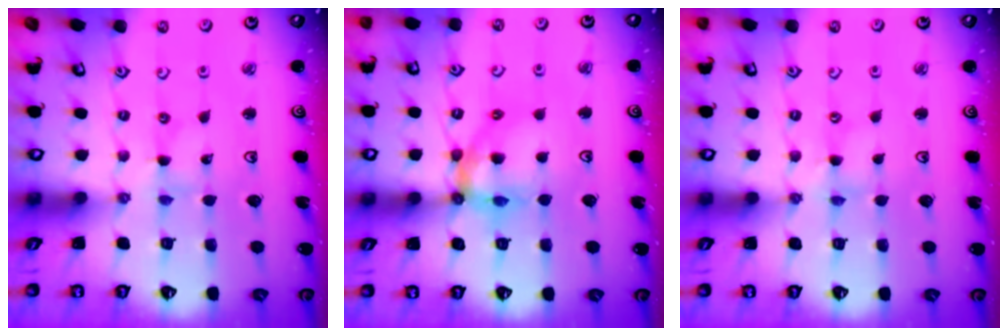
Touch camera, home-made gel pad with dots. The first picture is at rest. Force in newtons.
{"total": 11.7, "press": 11.5, "slide": 1.6}
{"total": 1.2, "press": 1.2, "slide": 0.2}